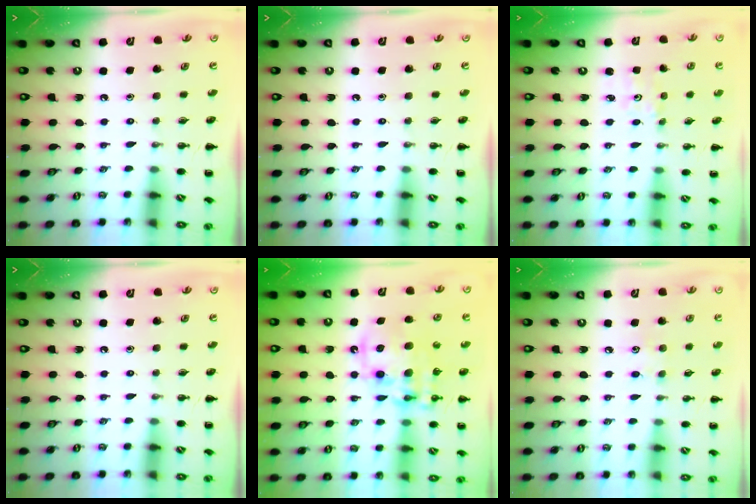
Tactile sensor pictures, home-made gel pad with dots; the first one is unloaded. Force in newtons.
{"total": 0.0}
{"total": 1.1, "press": 1.0, "slide": 0.3}
{"total": 0.0}
{"total": 14.7, "press": 14.3, "slide": 3.4}
{"total": 4.8, "press": 4.6, "slide": 1.3}